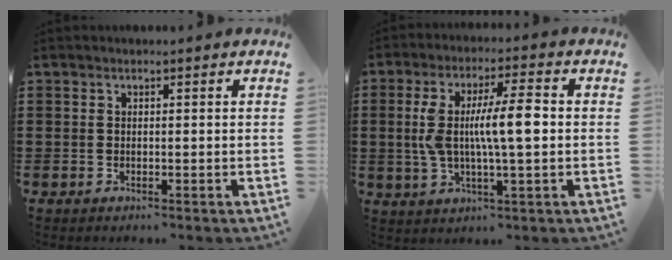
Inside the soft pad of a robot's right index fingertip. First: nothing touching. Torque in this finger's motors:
{"motor_torque": [1.21, -0.92, 0.65, 0.21]}